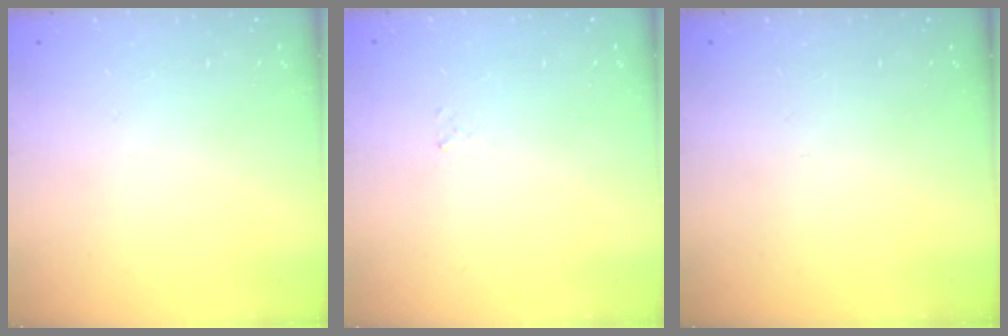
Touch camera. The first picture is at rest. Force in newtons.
{"total": 1.5, "press": 1.5, "slide": 0.2}
{"total": 0.0}